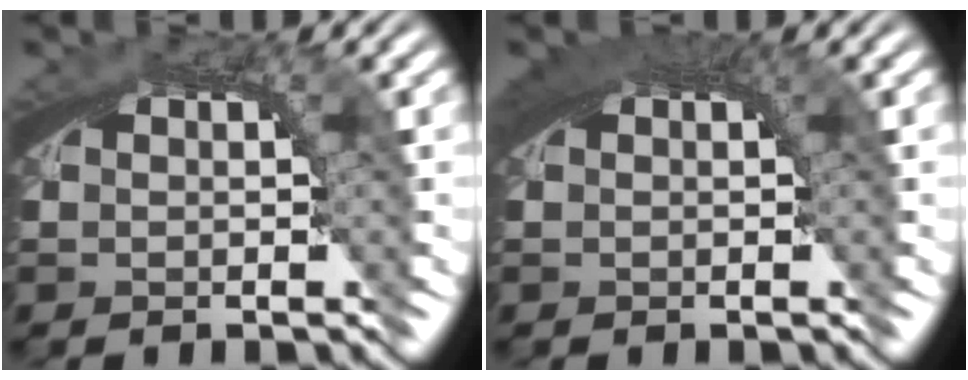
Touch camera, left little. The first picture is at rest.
{"total": 1.8, "force": [0.9, 0.3, 1.6], "torque": [-0.019, 0.006, 0.013]}